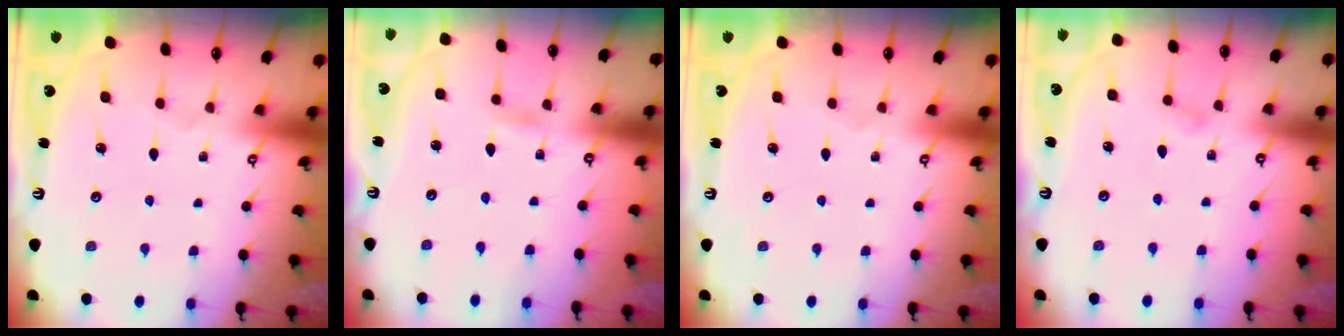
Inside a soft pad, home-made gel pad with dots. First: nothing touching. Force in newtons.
{"total": 1.8, "press": 1.8, "slide": 0.2}
{"total": 0.0}
{"total": 4.4, "press": 4.3, "slide": 0.6}